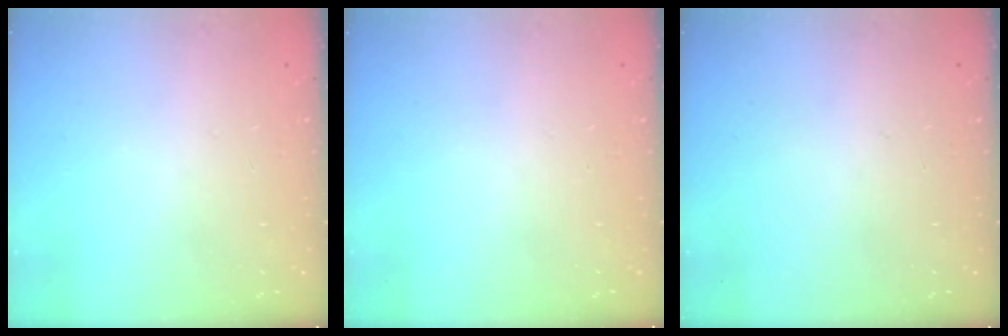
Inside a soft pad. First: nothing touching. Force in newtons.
{"total": 0.0}
{"total": 0.0}